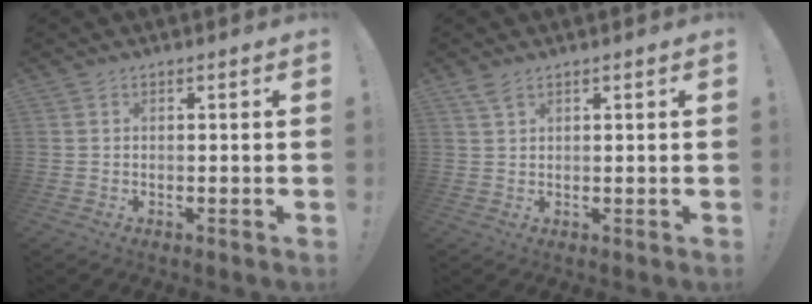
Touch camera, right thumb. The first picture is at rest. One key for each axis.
{"total": 2.7, "fx": 2.0, "fy": 0.8, "fz": 1.7, "tx": -0.028, "ty": -0.008, "tz": 0.035}